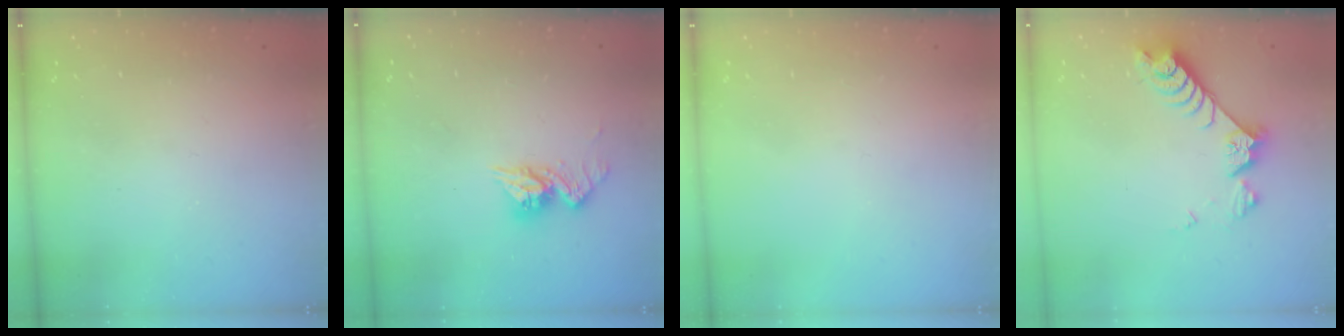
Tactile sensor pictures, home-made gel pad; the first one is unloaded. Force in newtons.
{"total": 10.1, "press": 10.1, "slide": 0.7}
{"total": 0.0}
{"total": 7.4, "press": 7.3, "slide": 1.1}